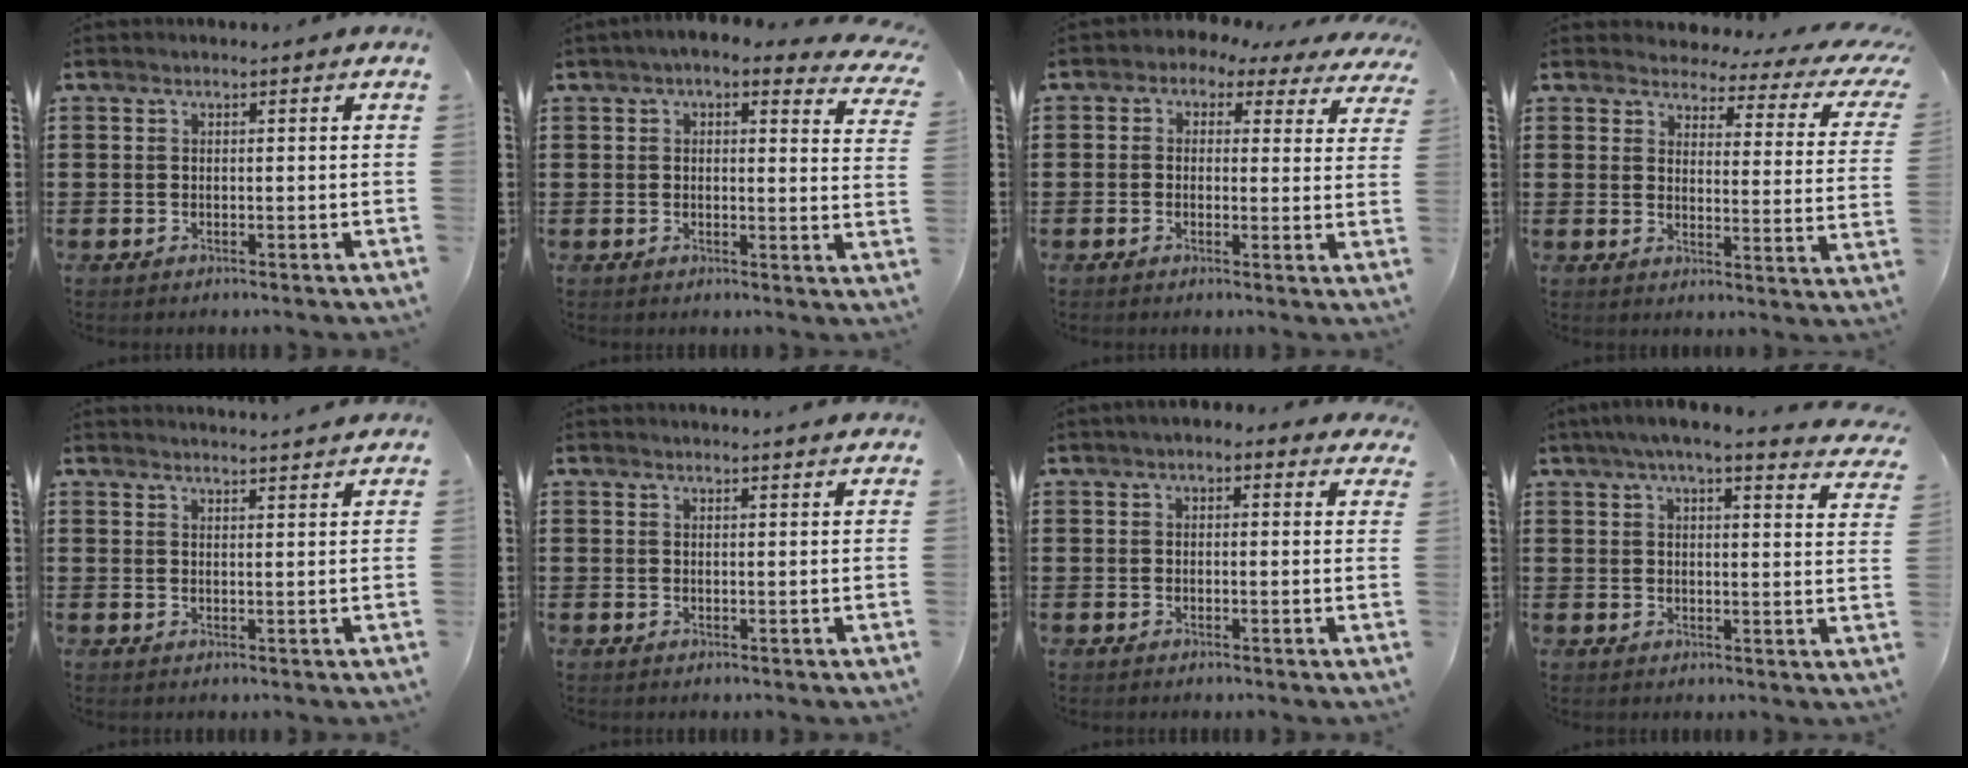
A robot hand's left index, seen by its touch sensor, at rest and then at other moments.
{"total": 3.5, "force": [2.7, 0.7, 2.1], "torque": [-0.045, -0.011, 0.045]}
{"total": 1.8, "force": [0.7, 1.4, 0.8], "torque": [-0.027, -0.007, 0.005]}
{"total": 3.5, "force": [3.1, 0.9, 1.4], "torque": [-0.039, -0.024, 0.046]}
{"total": 2.8, "force": [2.7, -0.6, 0.0], "torque": [-0.007, -0.014, 0.051]}
{"total": 1.6, "force": [1.6, -0.3, 0.1], "torque": [-0.005, -0.001, 0.032]}
{"total": 2.2, "force": [1.7, 0.9, 1.1], "torque": [-0.025, 0.005, 0.031]}
{"total": 5.1, "force": [4.3, -0.1, 2.7], "torque": [-0.068, -0.015, 0.073]}